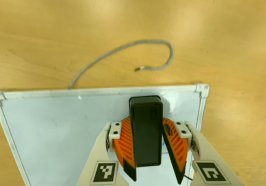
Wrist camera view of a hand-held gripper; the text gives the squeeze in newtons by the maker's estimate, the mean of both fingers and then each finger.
{"total": 7.9, "left": 9.3, "right": 6.5}